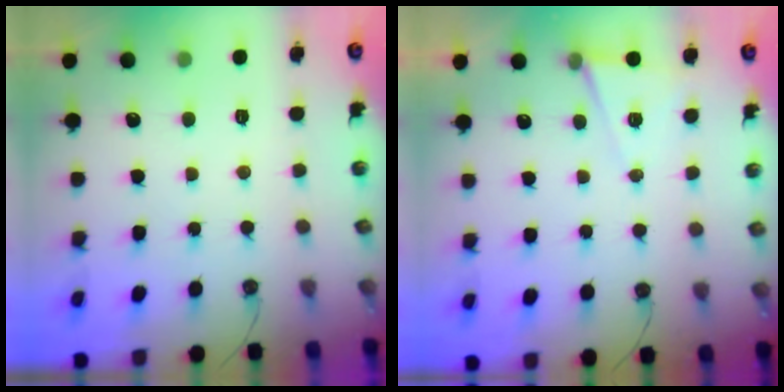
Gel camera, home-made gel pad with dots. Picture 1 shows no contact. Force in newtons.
{"total": 7.1, "press": 5.2, "slide": 4.8}